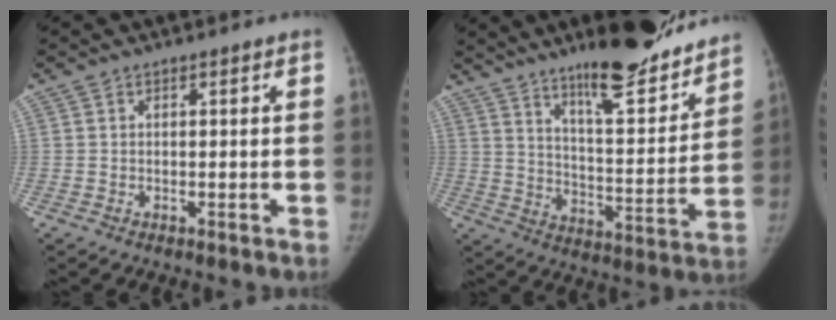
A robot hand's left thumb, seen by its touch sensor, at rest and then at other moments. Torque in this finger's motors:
{"motor_torque": [2.96, 0.35, 1.12, -1.65, 0.42]}